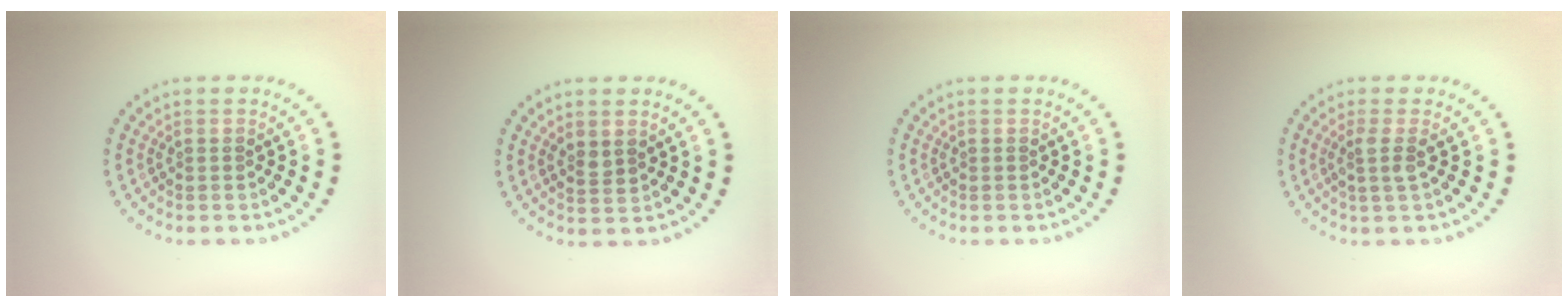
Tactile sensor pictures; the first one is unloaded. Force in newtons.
{"total": 1.4, "press": 1.3, "slide": 0.5}
{"total": 0.0}
{"total": 1.8, "press": 1.3, "slide": 1.2}